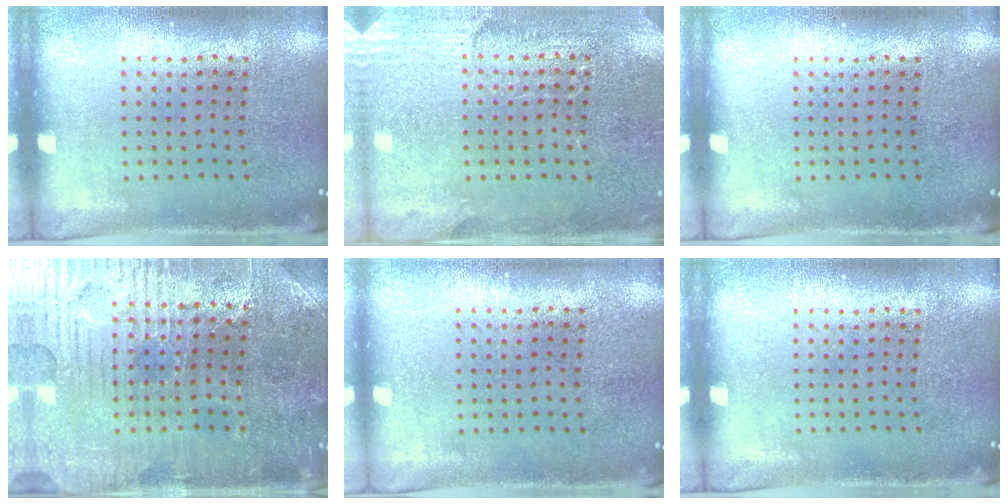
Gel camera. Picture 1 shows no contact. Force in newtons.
{"total": 2.8, "press": 2.6, "slide": 0.8}
{"total": 0.0}
{"total": 3.7, "press": 3.7, "slide": 0.5}
{"total": 0.0}
{"total": 0.0}